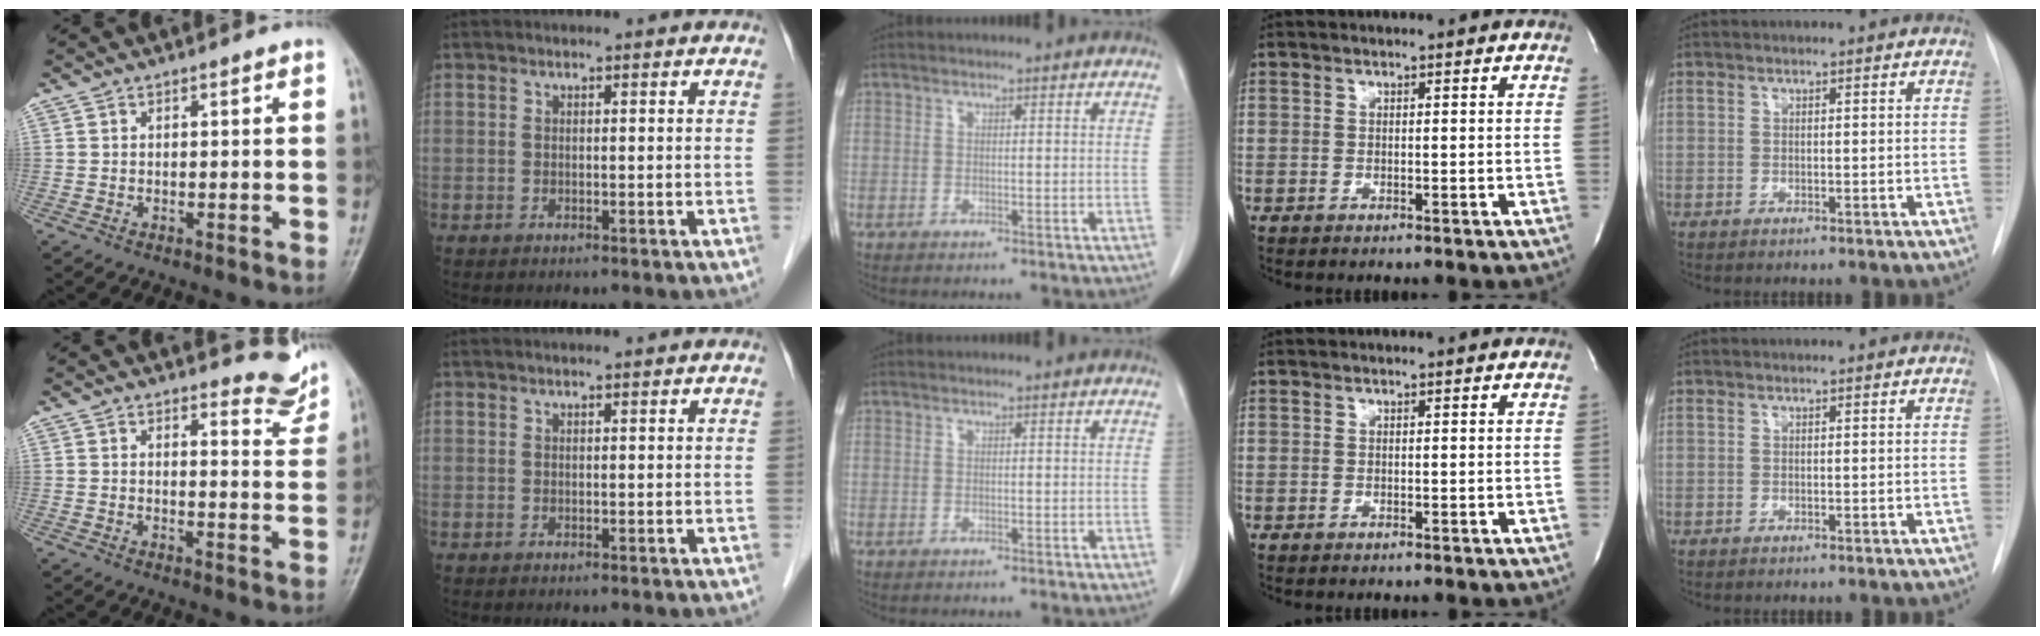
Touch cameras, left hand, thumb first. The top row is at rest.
{"thumb": {"total": 5.6, "force": [5.4, 1.4, 0.6], "torque": [0.015, -0.054, 0.056]}, "index": {"total": 3.4, "force": [2.9, 0.0, 1.8], "torque": [-0.023, 0.031, 0.047]}}